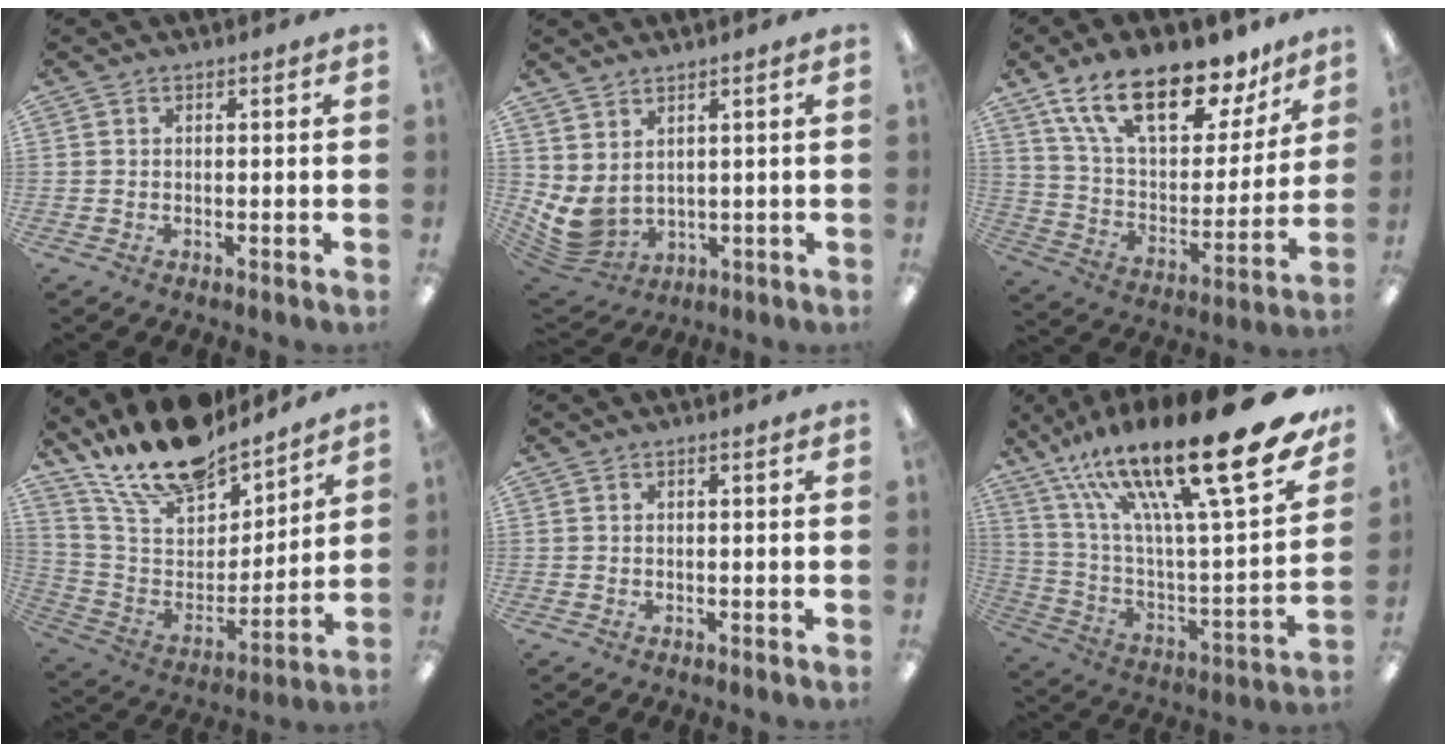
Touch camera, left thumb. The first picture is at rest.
{"total": 6.0, "force": [2.3, 3.7, 4.1], "torque": [-0.112, -0.024, 0.045]}
{"total": 22.1, "force": [15.5, 9.3, 12.7], "torque": [-0.220, -0.092, 0.272]}
{"total": 20.2, "force": [17.0, 7.4, 8.0], "torque": [-0.172, -0.116, 0.306]}
{"total": 0.5, "force": [0.3, 0.0, 0.5], "torque": [-0.008, 0.000, 0.005]}
{"total": 30.0, "force": [18.0, 6.7, 23.0], "torque": [-0.361, -0.123, 0.292]}